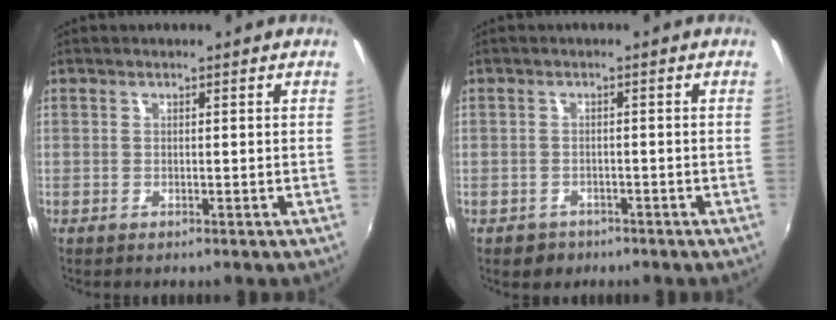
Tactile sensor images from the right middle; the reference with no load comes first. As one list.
[{"total": 2.9, "force": [-1.7, 2.3, 0.6], "torque": [-0.019, -0.002, -0.024]}]